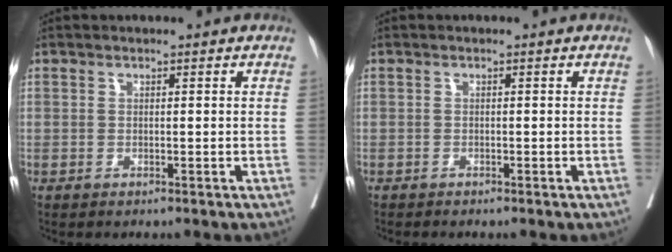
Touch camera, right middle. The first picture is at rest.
{"total": 0.5, "force": [-0.5, 0.1, 0.1], "torque": [-0.007, -0.001, -0.014]}